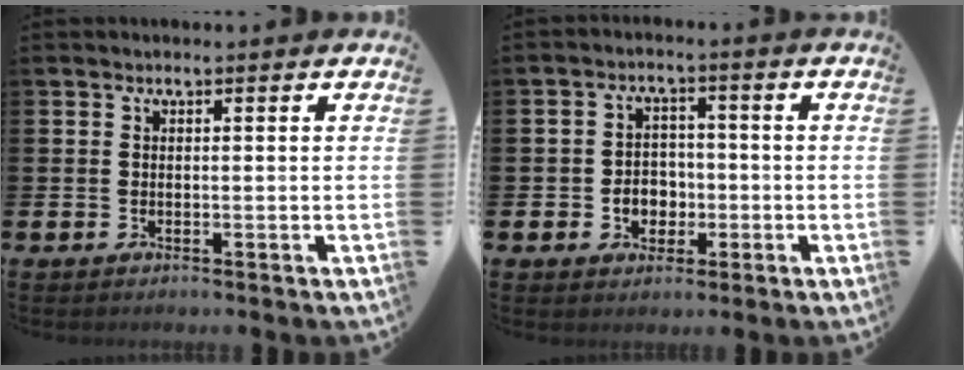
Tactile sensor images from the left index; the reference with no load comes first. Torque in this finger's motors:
{"motor_torque": [0.57, 0.02, 0.10, 0.05]}